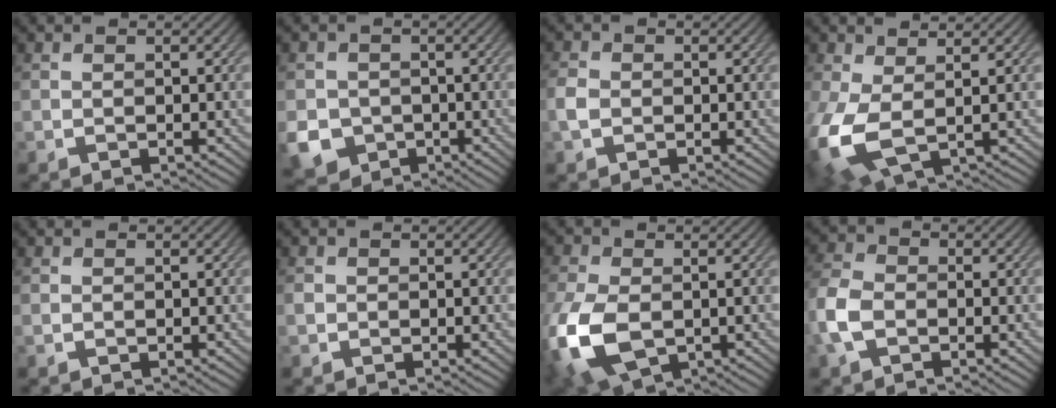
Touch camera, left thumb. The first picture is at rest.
{"total": 6.4, "force": [-2.5, 5.4, 2.3], "torque": [-0.060, -0.021, -0.054]}
{"total": 2.2, "force": [-0.6, 1.7, 1.3], "torque": [-0.032, -0.001, -0.019]}
{"total": 8.3, "force": [-0.4, 4.5, 7.0], "torque": [-0.192, -0.018, -0.006]}
{"total": 0.0}
{"total": 0.7, "force": [-0.1, 0.6, 0.2], "torque": [-0.004, -0.003, -0.005]}
{"total": 11.9, "force": [-3.0, 7.2, 9.0], "torque": [-0.247, -0.031, -0.048]}
{"total": 5.8, "force": [-2.1, 3.8, 3.9], "torque": [-0.109, 0.001, -0.055]}